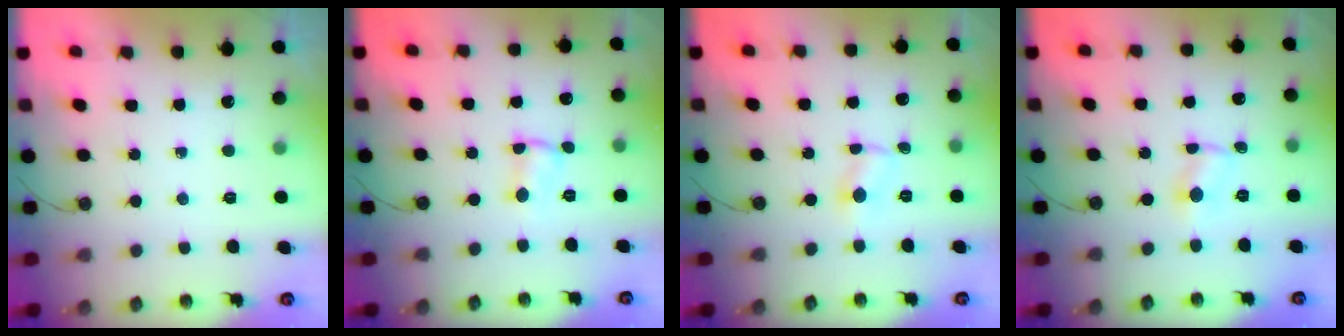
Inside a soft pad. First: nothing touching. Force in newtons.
{"total": 1.5, "press": 1.4, "slide": 0.4}
{"total": 1.8, "press": 1.8, "slide": 0.2}
{"total": 1.5, "press": 1.5, "slide": 0.2}